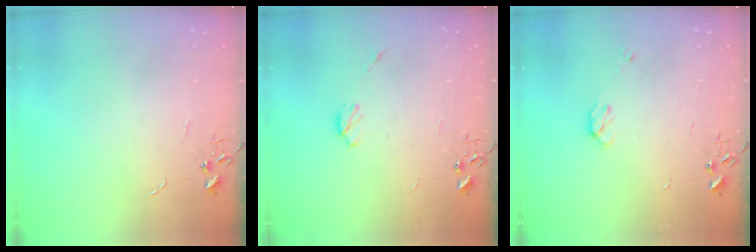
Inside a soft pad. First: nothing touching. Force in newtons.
{"total": 4.3, "press": 4.3, "slide": 0.7}
{"total": 4.2, "press": 4.1, "slide": 1.0}